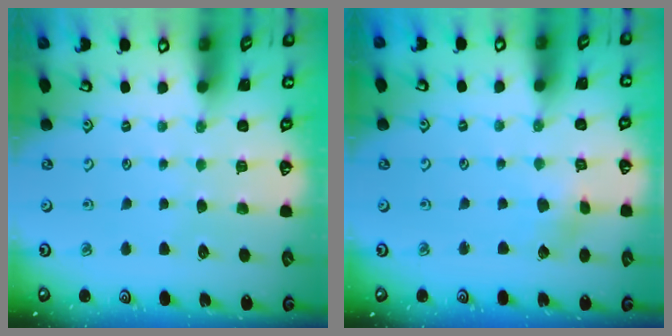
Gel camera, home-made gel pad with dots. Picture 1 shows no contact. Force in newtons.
{"total": 2.2, "press": 2.2, "slide": 0.2}